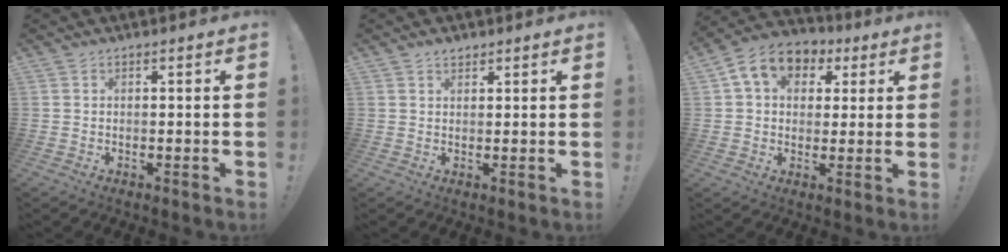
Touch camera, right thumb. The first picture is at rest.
{"total": 1.9, "force": [1.5, 0.9, 0.7], "torque": [-0.003, -0.008, 0.026]}
{"total": 11.4, "force": [4.2, 8.6, 6.3], "torque": [-0.098, -0.005, 0.084]}